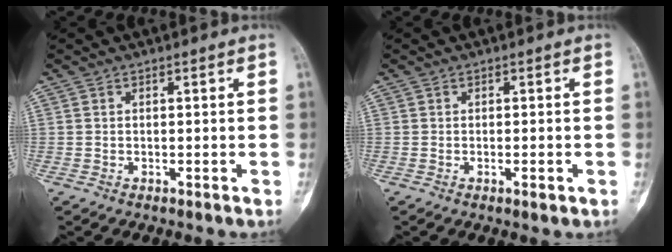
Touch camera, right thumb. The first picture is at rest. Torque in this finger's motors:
{"motor_torque": [-0.47, -0.10, -0.07, 0.36, -0.04]}